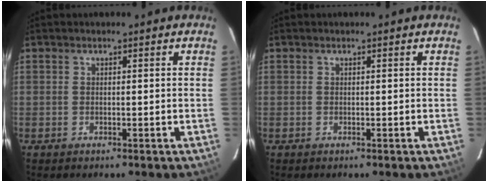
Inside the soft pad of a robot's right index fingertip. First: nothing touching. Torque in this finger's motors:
{"motor_torque": [0.00, 0.00, 0.00, 0.01]}